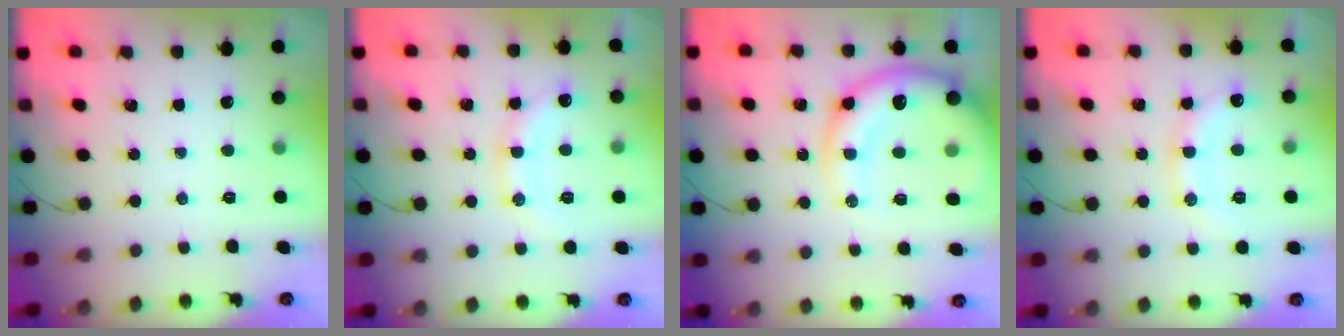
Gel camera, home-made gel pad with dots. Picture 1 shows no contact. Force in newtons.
{"total": 13.5, "press": 13.5, "slide": 1.0}
{"total": 16.3, "press": 15.9, "slide": 3.7}
{"total": 13.5, "press": 13.5, "slide": 1.0}